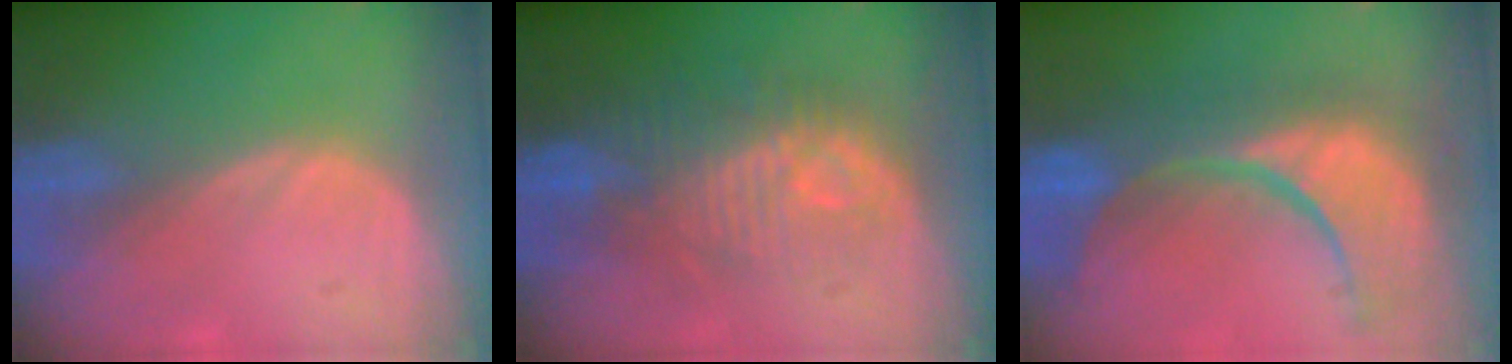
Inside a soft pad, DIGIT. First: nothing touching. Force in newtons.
{"total": 9.4, "press": 9.4, "slide": 1.2}
{"total": 13.0, "press": 11.5, "slide": 6.1}